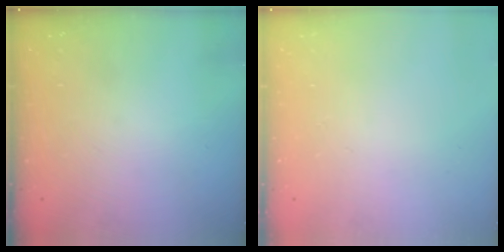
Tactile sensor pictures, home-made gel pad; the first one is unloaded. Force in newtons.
{"total": 0.0}